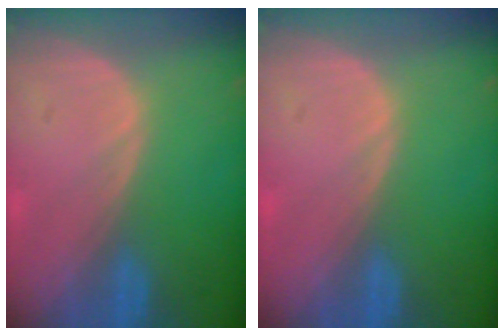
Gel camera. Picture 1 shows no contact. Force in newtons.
{"total": 0.0}